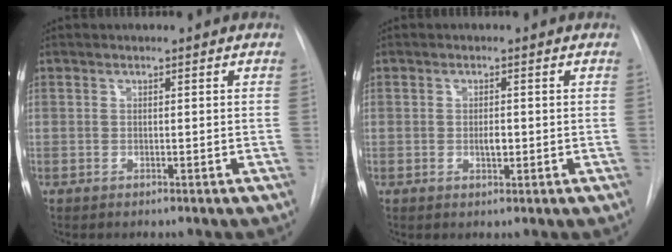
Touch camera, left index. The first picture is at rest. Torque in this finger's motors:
{"motor_torque": [0.47, -0.05, 0.21, 0.05]}